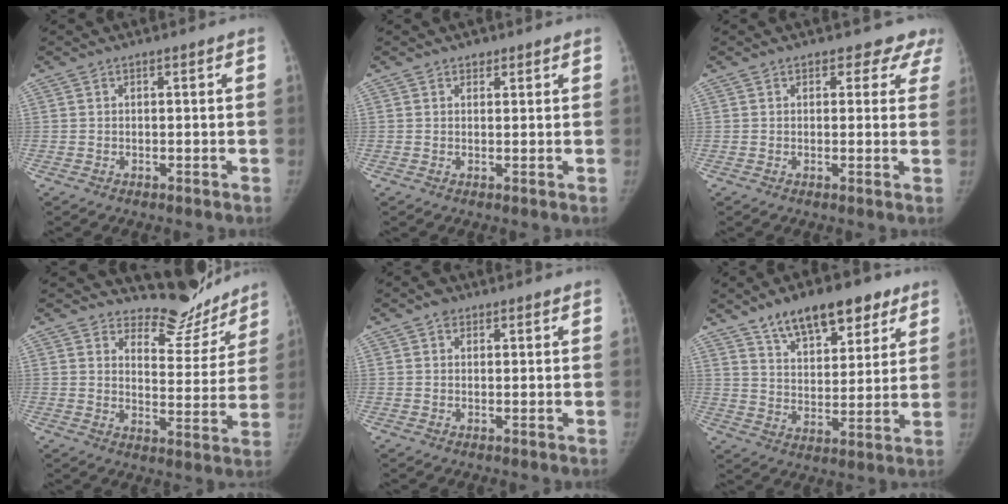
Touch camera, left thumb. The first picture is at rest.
{"total": 1.5, "force": [1.0, 1.0, 0.3], "torque": [0.010, -0.006, 0.011]}
{"total": 5.2, "force": [4.4, 2.9, 0.1], "torque": [0.049, -0.016, 0.025]}
{"total": 12.1, "force": [11.2, 4.4, 1.4], "torque": [0.030, -0.104, 0.143]}
{"total": 2.3, "force": [1.4, 1.7, 0.7], "torque": [0.004, -0.005, 0.017]}
{"total": 15.7, "force": [10.1, 7.5, 9.3], "torque": [-0.093, -0.039, 0.162]}